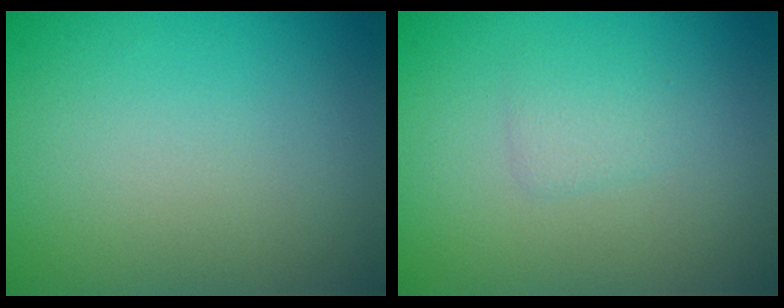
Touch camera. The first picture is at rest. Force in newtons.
{"total": 1.2, "press": 1.2, "slide": 0.1}